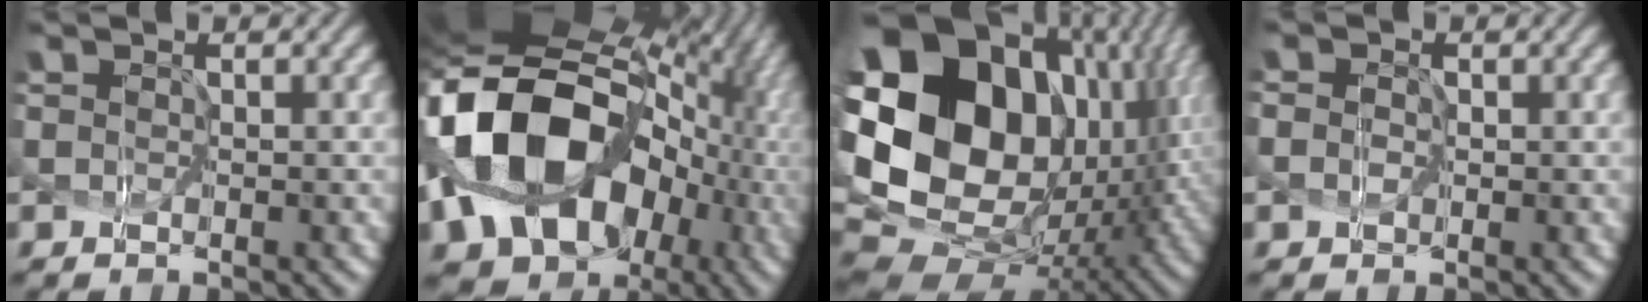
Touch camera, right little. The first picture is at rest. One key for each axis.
{"total": 18.1, "fx": -1.9, "fy": 13.9, "fz": 11.5, "tx": -0.251, "ty": 0.000, "tz": -0.028}
{"total": 21.5, "fx": 4.5, "fy": 15.4, "fz": 14.3, "tx": -0.318, "ty": 0.014, "tz": 0.109}
{"total": 1.2, "fx": -0.2, "fy": 1.0, "fz": 0.6, "tx": -0.011, "ty": 0.006, "tz": -0.004}